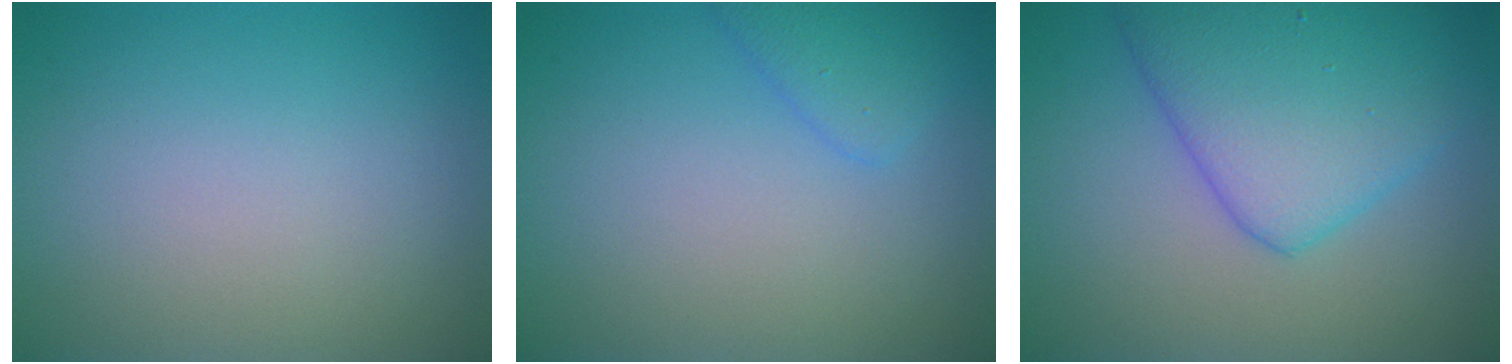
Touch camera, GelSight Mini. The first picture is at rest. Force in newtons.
{"total": 1.9, "press": 1.9, "slide": 0.1}
{"total": 6.9, "press": 6.9, "slide": 0.3}